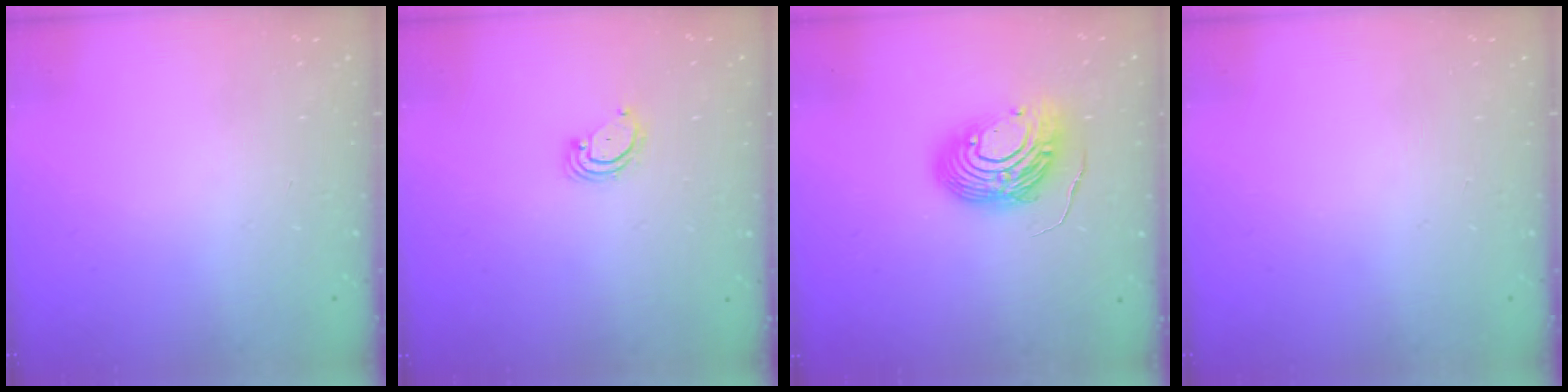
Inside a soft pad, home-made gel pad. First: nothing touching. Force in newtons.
{"total": 2.8, "press": 2.8, "slide": 0.3}
{"total": 12.6, "press": 12.5, "slide": 1.1}
{"total": 0.0}